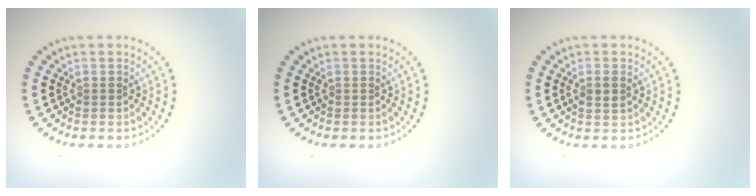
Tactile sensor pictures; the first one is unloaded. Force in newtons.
{"total": 0.0}
{"total": 1.3, "press": 1.3, "slide": 0.3}